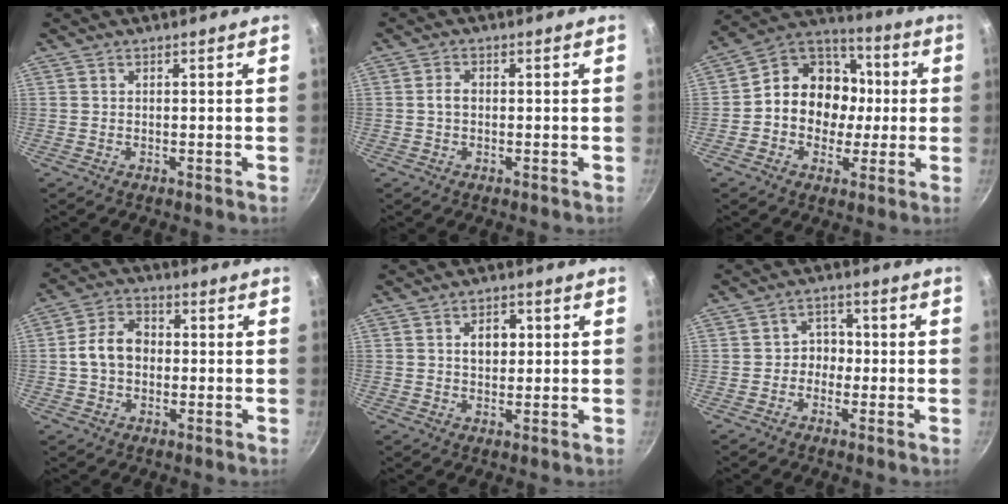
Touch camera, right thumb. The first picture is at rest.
{"total": 2.1, "force": [-0.2, 1.5, 1.5], "torque": [-0.023, 0.007, -0.006]}
{"total": 15.5, "force": [-0.4, 12.7, 8.9], "torque": [-0.087, 0.037, -0.018]}
{"total": 8.2, "force": [-0.3, 6.2, 5.3], "torque": [-0.083, 0.024, -0.014]}
{"total": 4.7, "force": [1.0, 3.2, 3.3], "torque": [-0.033, 0.001, 0.015]}
{"total": 4.2, "force": [-0.9, 3.6, 1.9], "torque": [0.008, 0.018, -0.027]}